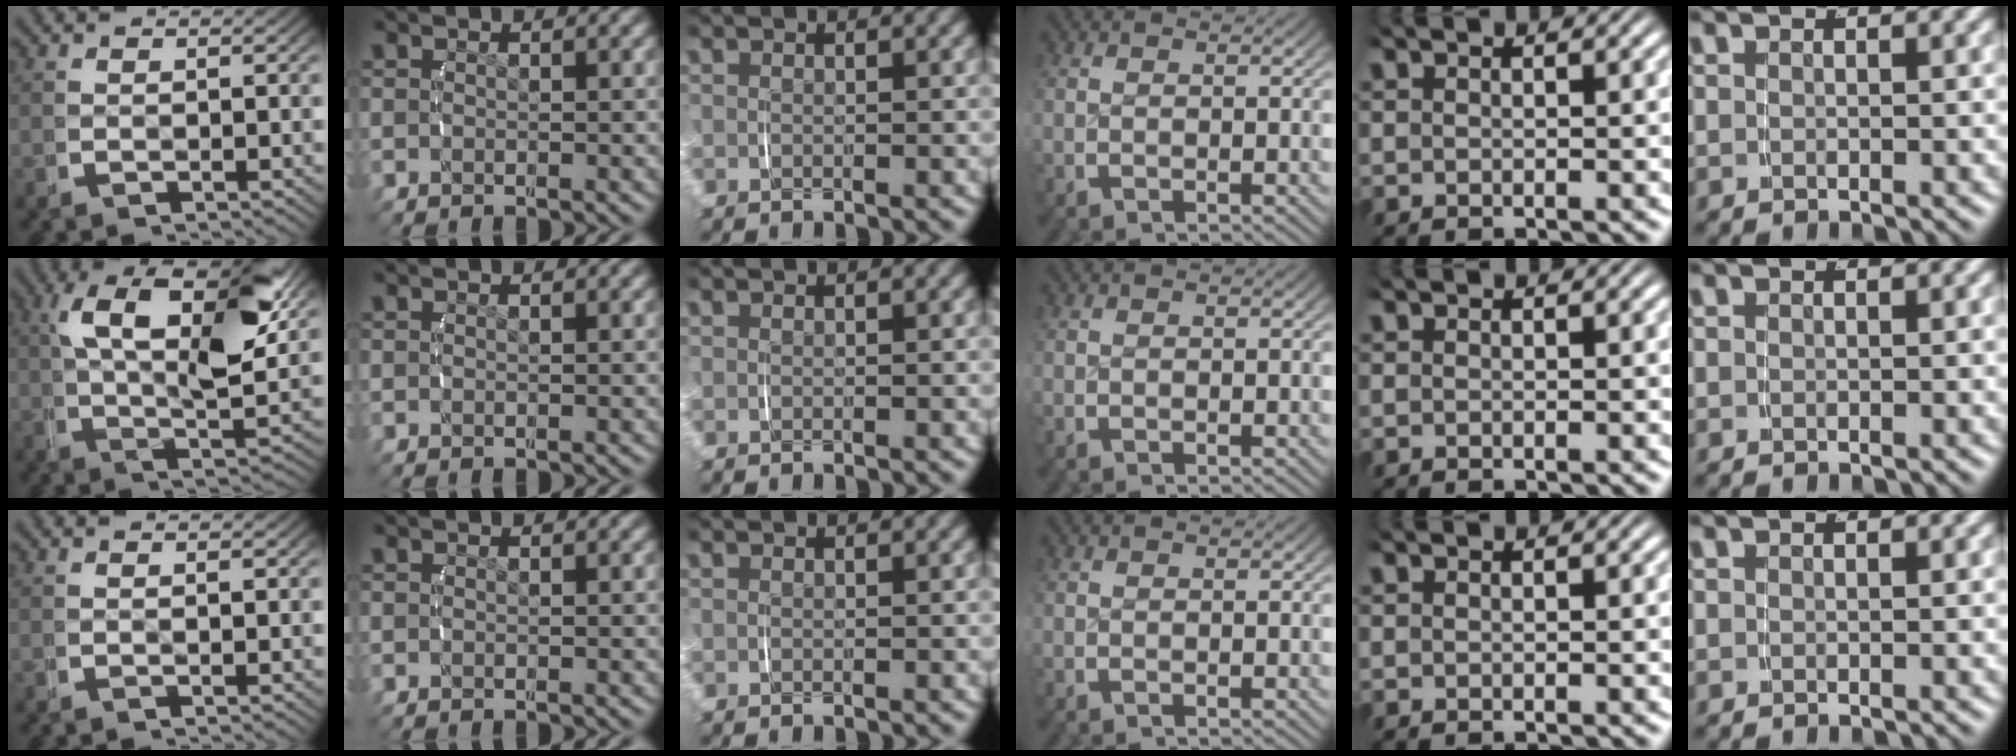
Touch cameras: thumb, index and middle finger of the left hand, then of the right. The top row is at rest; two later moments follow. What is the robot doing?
{"motion": "lift_and_place", "object": "jar lid"}